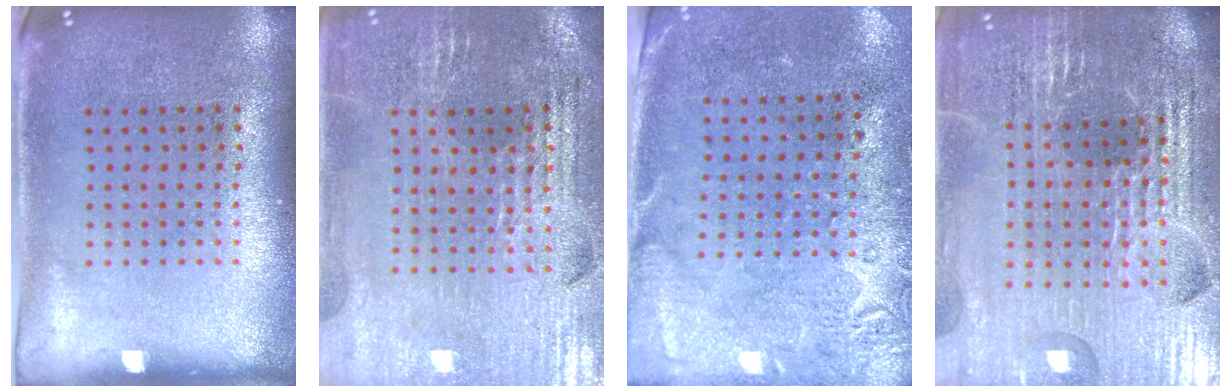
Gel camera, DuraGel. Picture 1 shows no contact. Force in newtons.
{"total": 2.8, "press": 2.8, "slide": 0.4}
{"total": 2.7, "press": 2.2, "slide": 1.6}
{"total": 5.4, "press": 4.9, "slide": 2.1}